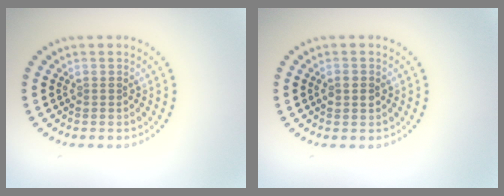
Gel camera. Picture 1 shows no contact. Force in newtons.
{"total": 1.7, "press": 1.7, "slide": 0.1}